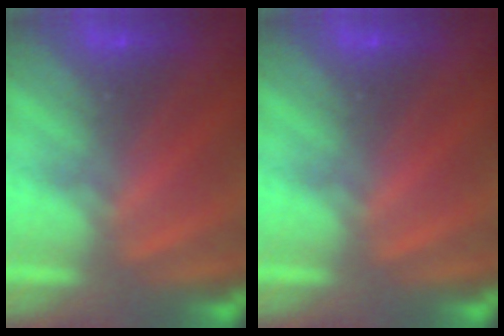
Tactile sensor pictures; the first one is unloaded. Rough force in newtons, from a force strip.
{"total": 0.0}